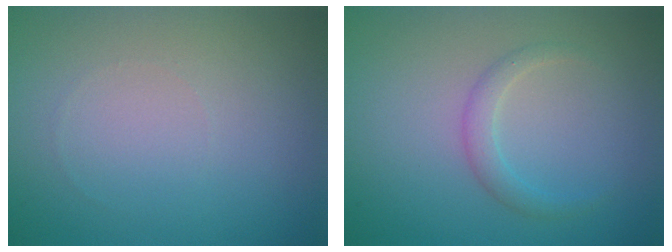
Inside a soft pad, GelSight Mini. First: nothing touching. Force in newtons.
{"total": 1.5, "press": 1.5, "slide": 0.0}